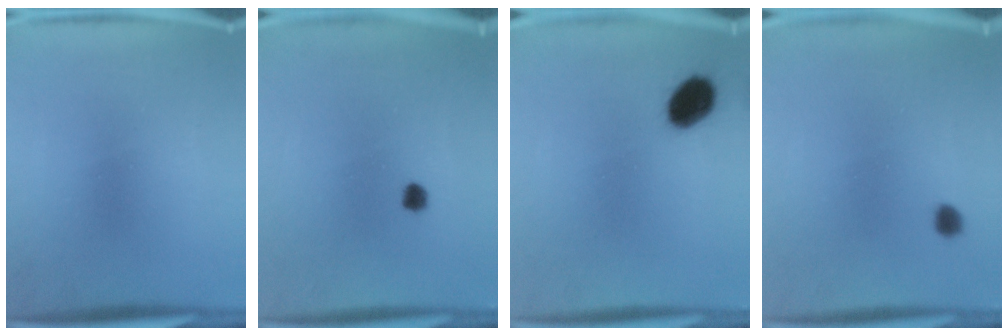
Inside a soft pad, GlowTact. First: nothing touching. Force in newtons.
{"total": 1.9}
{"total": 8.6}
{"total": 1.7}